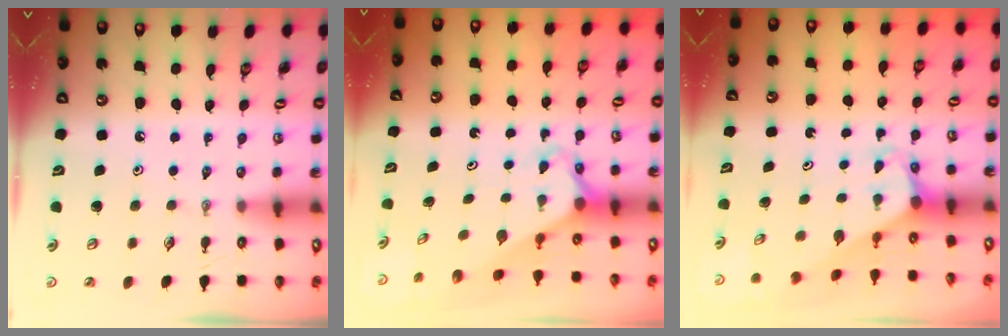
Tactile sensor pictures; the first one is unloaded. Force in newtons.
{"total": 2.3, "press": 2.3, "slide": 0.2}
{"total": 3.0, "press": 3.0, "slide": 0.1}